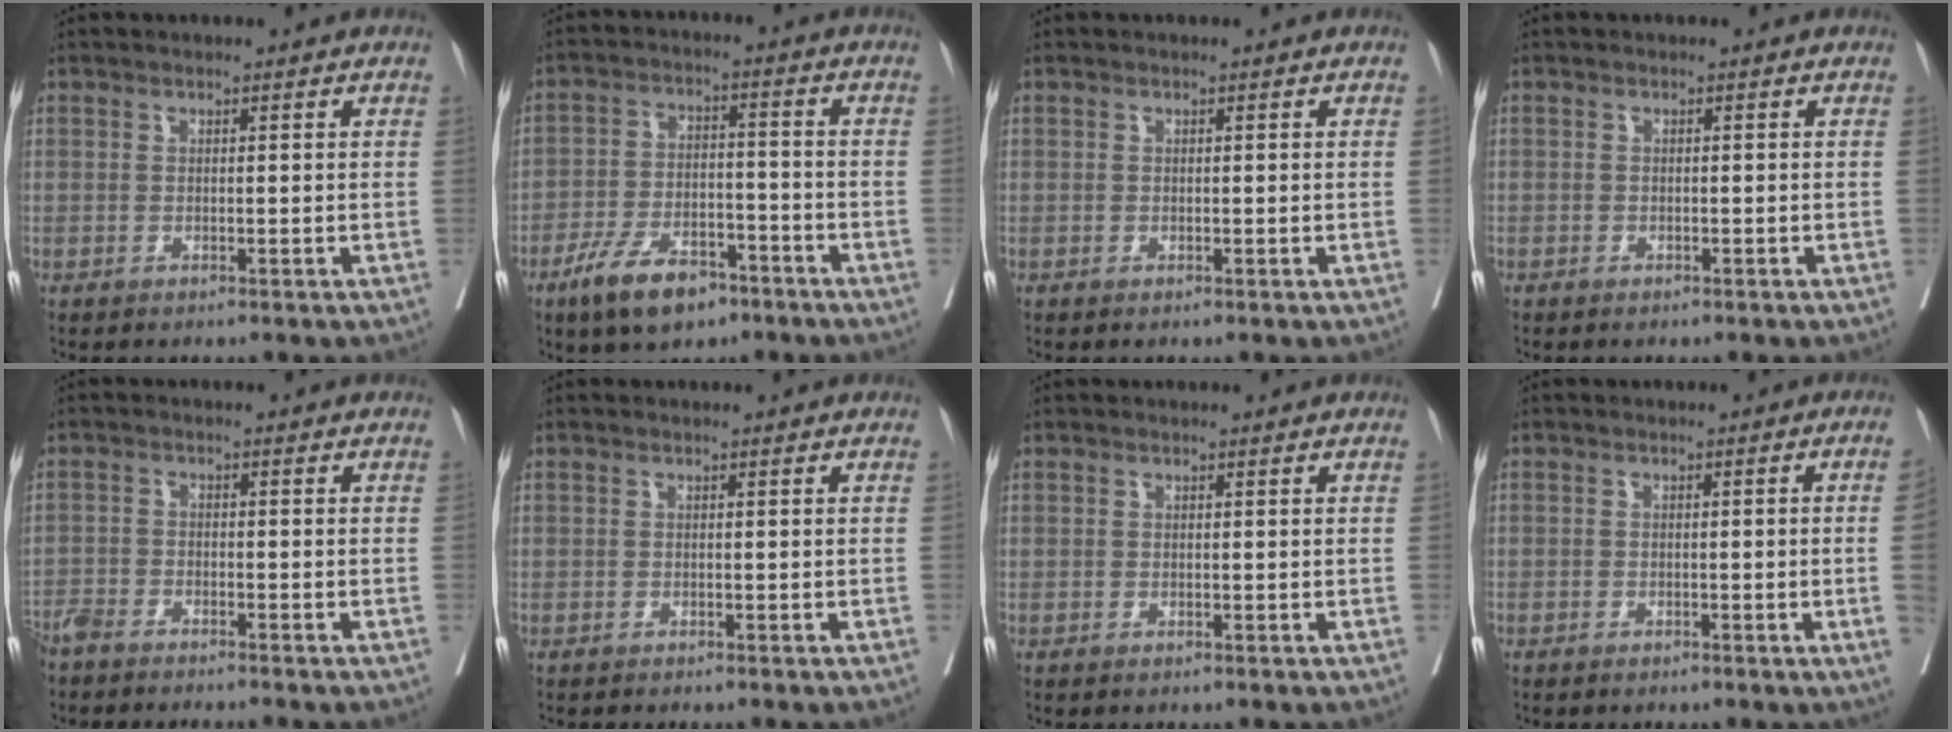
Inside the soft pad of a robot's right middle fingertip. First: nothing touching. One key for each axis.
{"total": 9.9, "fx": -6.5, "fy": 4.3, "fz": 6.1, "tx": -0.114, "ty": 0.000, "tz": -0.113}
{"total": 0.0}
{"total": 0.6, "fx": -0.3, "fy": 0.5, "fz": 0.0, "tx": -0.003, "ty": 0.006, "tz": -0.007}
{"total": 6.0, "fx": -5.5, "fy": 0.6, "fz": 2.3, "tx": -0.029, "ty": -0.011, "tz": -0.095}
{"total": 0.0}
{"total": 0.0}
{"total": 3.1, "fx": -0.7, "fy": -0.6, "fz": 2.9, "tx": -0.037, "ty": 0.003, "tz": -0.011}